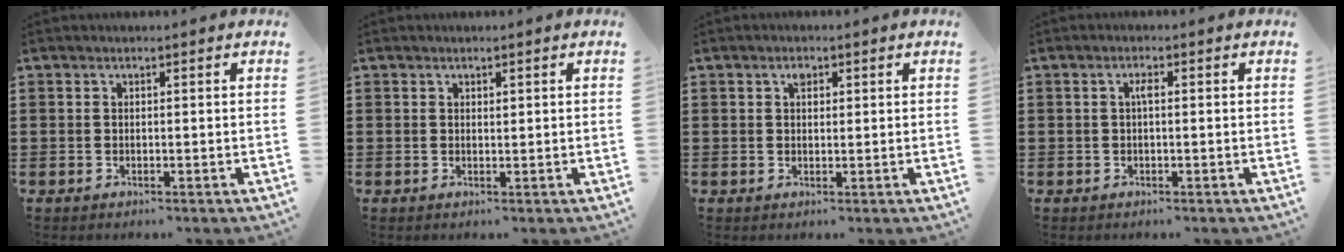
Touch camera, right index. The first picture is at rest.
{"total": 0.5, "force": [0.3, 0.3, 0.2], "torque": [-0.005, 0.002, 0.007]}
{"total": 1.5, "force": [0.7, 0.9, 1.0], "torque": [-0.024, 0.005, 0.012]}
{"total": 1.5, "force": [0.0, 0.3, 1.4], "torque": [-0.027, 0.003, -0.001]}